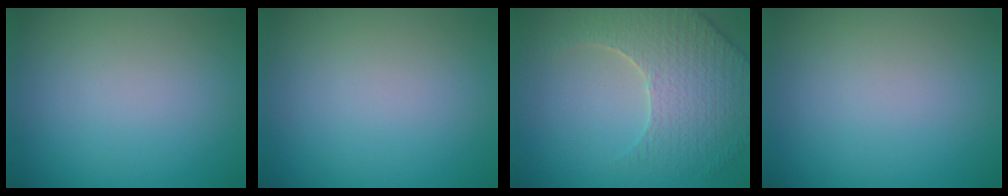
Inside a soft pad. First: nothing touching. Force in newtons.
{"total": 0.0}
{"total": 5.1, "press": 4.6, "slide": 2.1}
{"total": 0.0}